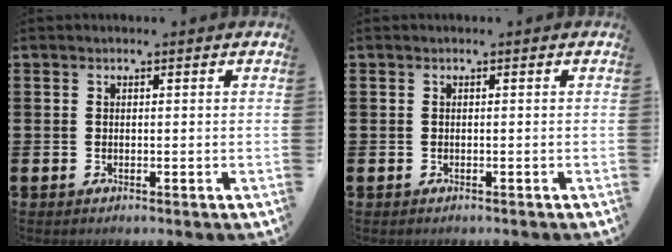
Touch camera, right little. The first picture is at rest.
{"total": 0.0}